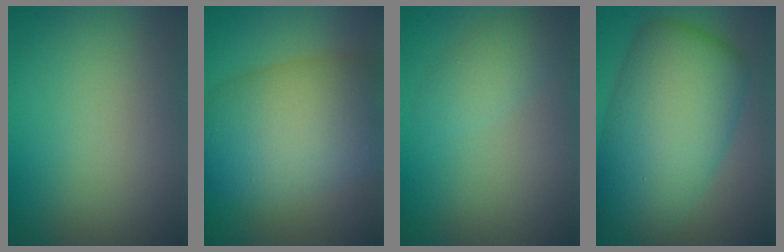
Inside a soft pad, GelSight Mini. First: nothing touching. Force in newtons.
{"total": 11.0, "press": 11.0, "slide": 0.6}
{"total": 2.0, "press": 2.0, "slide": 0.2}
{"total": 11.4, "press": 11.4, "slide": 0.2}